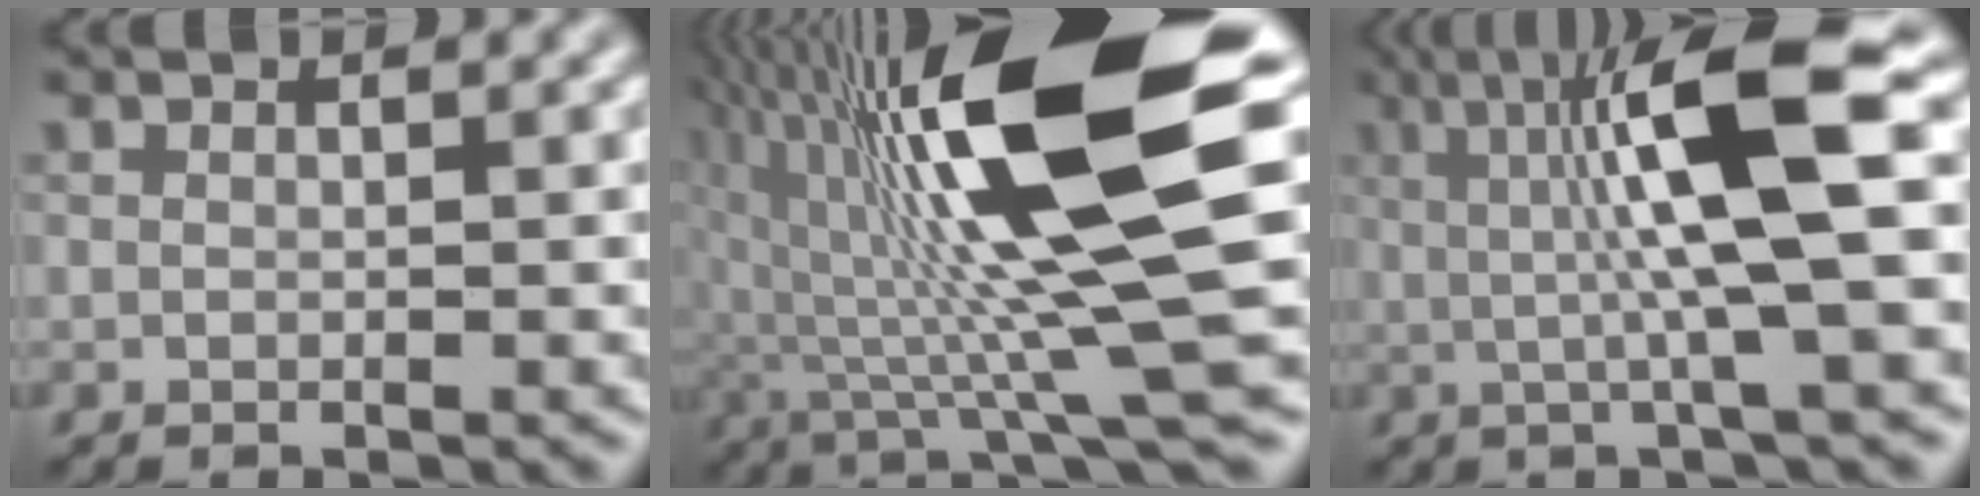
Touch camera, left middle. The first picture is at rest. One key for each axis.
{"total": 15.8, "fx": 2.1, "fy": 2.8, "fz": 15.4, "tx": -0.252, "ty": 0.006, "tz": 0.038}
{"total": 8.9, "fx": 1.0, "fy": 1.3, "fz": 8.8, "tx": -0.138, "ty": 0.007, "tz": 0.025}